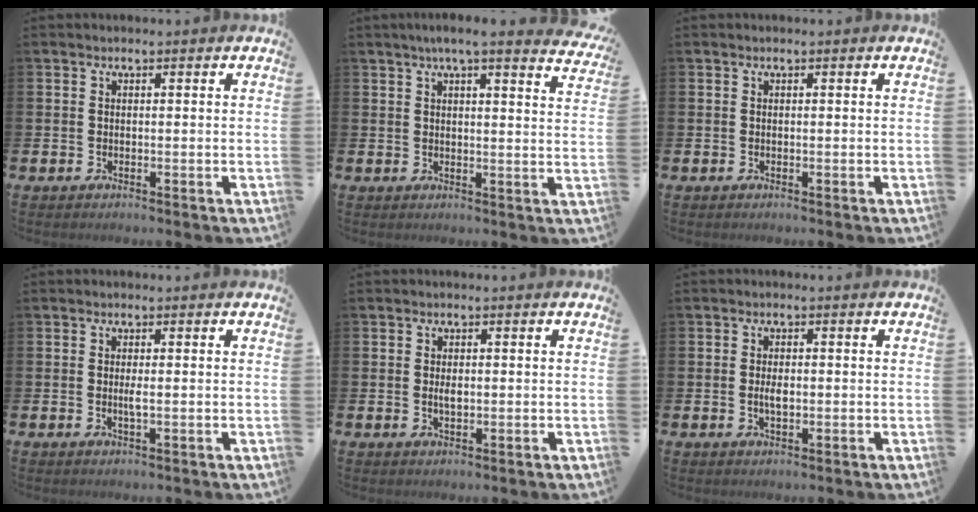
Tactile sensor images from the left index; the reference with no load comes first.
{"total": 4.7, "force": [4.2, -0.1, 2.1], "torque": [-0.038, -0.017, 0.069]}
{"total": 0.0}
{"total": 1.0, "force": [0.0, 0.0, 1.0], "torque": [-0.021, -0.002, 0.000]}
{"total": 1.5, "force": [0.1, 0.7, 1.3], "torque": [-0.020, 0.002, -0.001]}
{"total": 2.0, "force": [-0.1, 1.0, 1.8], "torque": [-0.029, 0.000, -0.004]}